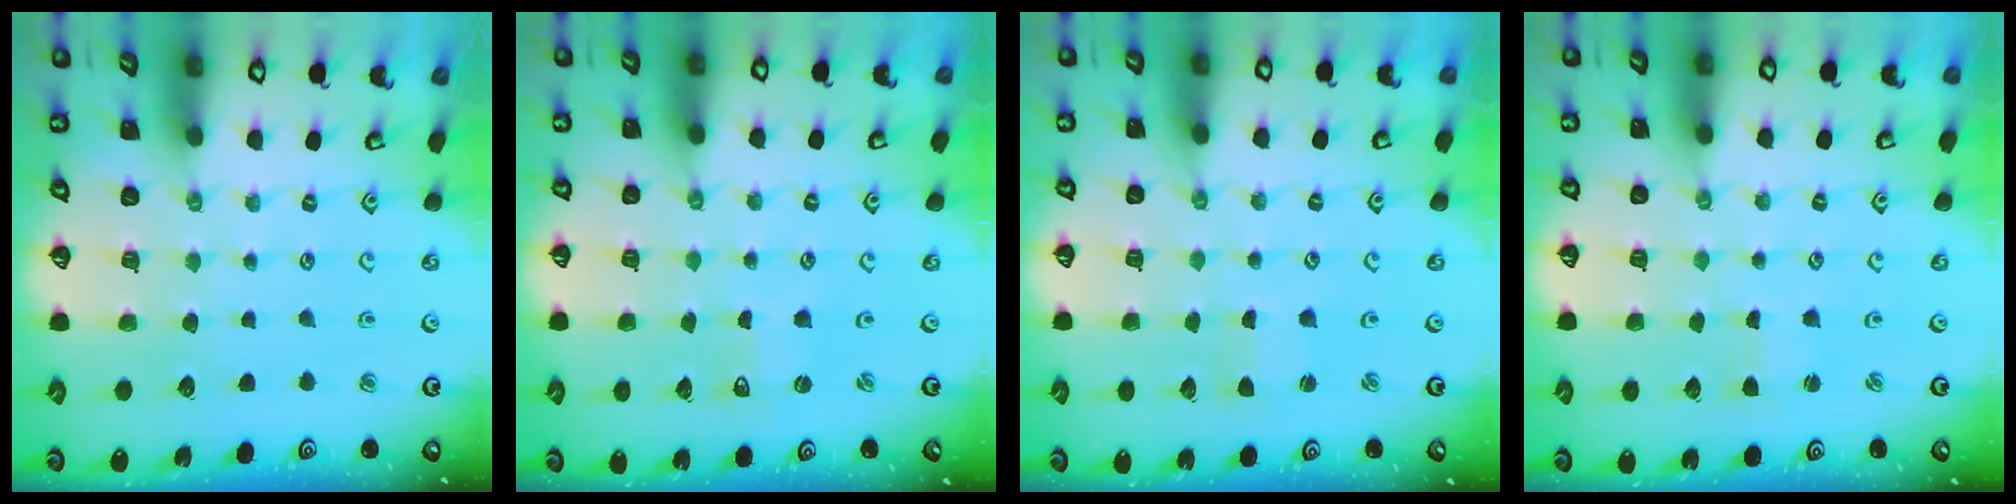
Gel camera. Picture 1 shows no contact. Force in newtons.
{"total": 0.0}
{"total": 0.9, "press": 0.9, "slide": 0.1}
{"total": 0.9, "press": 0.9, "slide": 0.1}